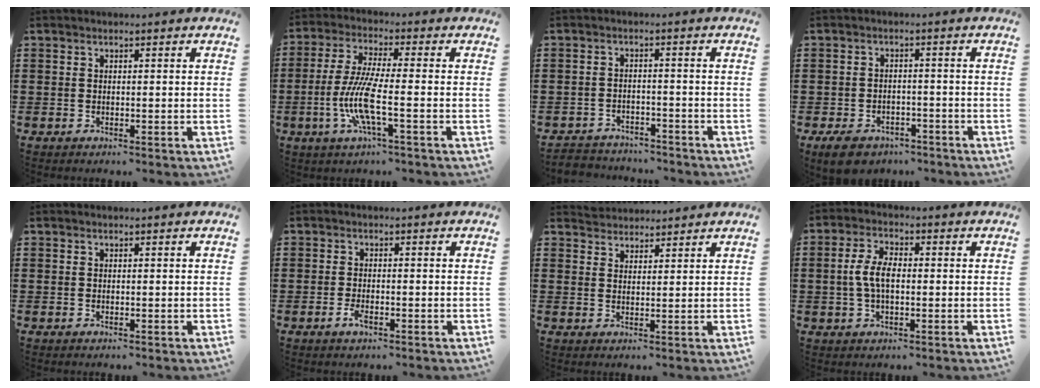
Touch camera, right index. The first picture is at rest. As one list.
[{"total": 9.0, "force": [-2.6, 1.6, 8.5], "torque": [-0.189, -0.018, -0.058]}, {"total": 2.8, "force": [-2.8, 0.5, -0.3], "torque": [-0.005, -0.001, -0.061]}, {"total": 4.1, "force": [-3.6, 1.5, 1.0], "torque": [-0.025, 0.008, -0.073]}, {"total": 0.0}, {"total": 2.3, "force": [-1.1, 0.7, 1.8], "torque": [-0.042, -0.005, -0.022]}, {"total": 2.3, "force": [2.2, 0.5, -0.7], "torque": [0.007, 0.004, 0.044]}, {"total": 5.5, "force": [-0.2, 2.7, 4.8], "torque": [-0.119, -0.003, -0.014]}]